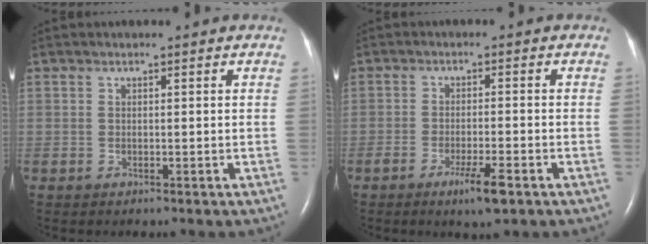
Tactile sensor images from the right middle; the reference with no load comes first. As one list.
[{"total": 4.8, "force": [-2.8, 0.3, 3.9], "torque": [-0.071, -0.008, -0.047]}]